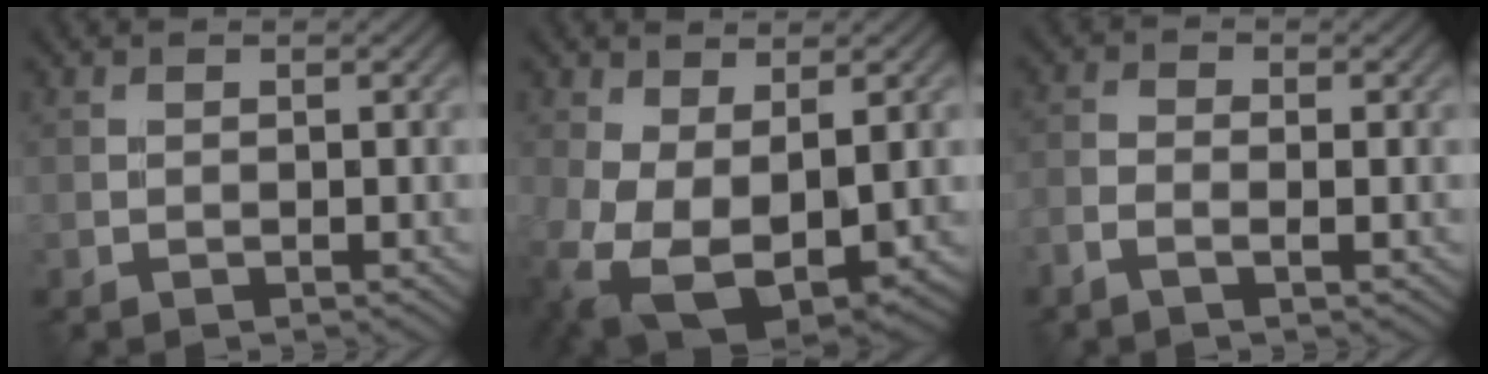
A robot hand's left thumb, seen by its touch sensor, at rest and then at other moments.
{"total": 12.5, "force": [-2.8, 7.3, 9.8], "torque": [-0.225, -0.050, -0.016]}
{"total": 2.2, "force": [-1.1, 0.7, 1.8], "torque": [-0.042, -0.001, -0.029]}